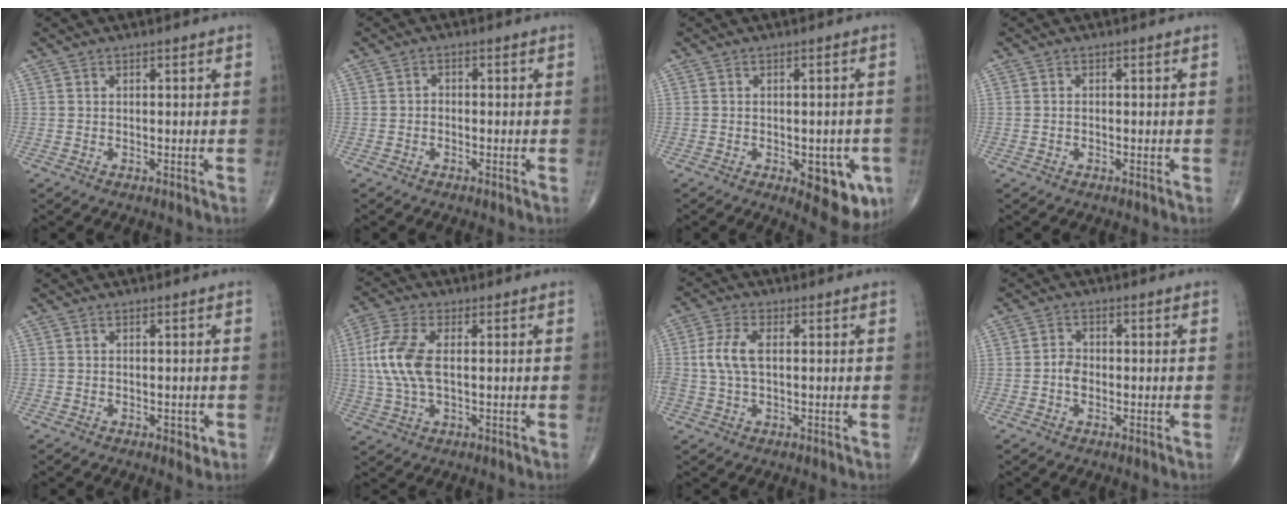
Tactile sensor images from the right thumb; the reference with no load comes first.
{"total": 1.1, "force": [-0.6, 0.8, 0.5], "torque": [0.003, 0.006, -0.015]}
{"total": 10.4, "force": [-3.7, 4.7, 8.5], "torque": [-0.074, 0.002, -0.035]}
{"total": 0.5, "force": [-0.2, 0.4, 0.3], "torque": [-0.007, 0.002, -0.005]}
{"total": 1.6, "force": [-0.6, 0.9, 1.2], "torque": [-0.011, -0.001, -0.006]}
{"total": 9.9, "force": [0.8, 4.8, 8.6], "torque": [-0.210, 0.008, 0.015]}
{"total": 5.9, "force": [0.4, 3.1, 5.1], "torque": [-0.124, 0.011, 0.004]}
{"total": 2.7, "force": [-0.6, 2.0, 1.8], "torque": [-0.024, 0.007, -0.017]}